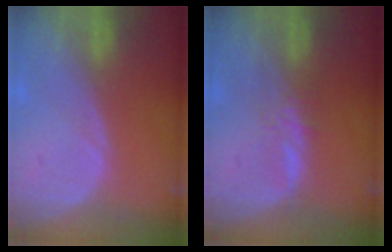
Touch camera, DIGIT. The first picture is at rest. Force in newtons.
{"total": 2.4, "press": 2.4, "slide": 0.2}